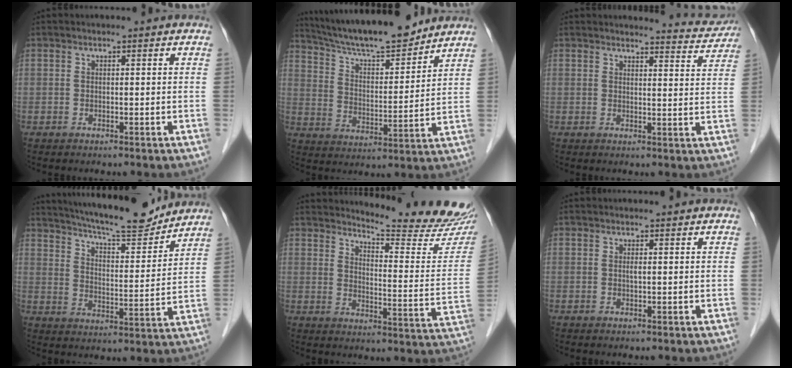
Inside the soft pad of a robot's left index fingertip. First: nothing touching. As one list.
[{"total": 15.8, "force": [14.3, 1.9, 6.4], "torque": [-0.113, 0.004, 0.239]}, {"total": 5.8, "force": [5.8, 0.3, -0.4], "torque": [0.001, -0.023, 0.055]}, {"total": 15.5, "force": [14.3, 1.7, 5.8], "torque": [-0.100, -0.006, 0.213]}, {"total": 18.3, "force": [17.5, 0.5, 5.4], "torque": [-0.075, -0.110, 0.207]}, {"total": 0.5, "force": [0.2, 0.0, 0.5], "torque": [-0.011, 0.000, 0.003]}]